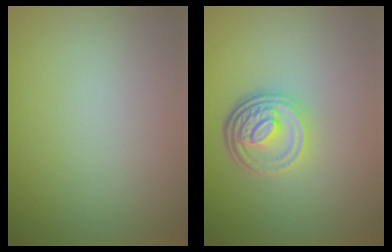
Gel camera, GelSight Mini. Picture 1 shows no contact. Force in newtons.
{"total": 4.8, "press": 3.5, "slide": 3.3}